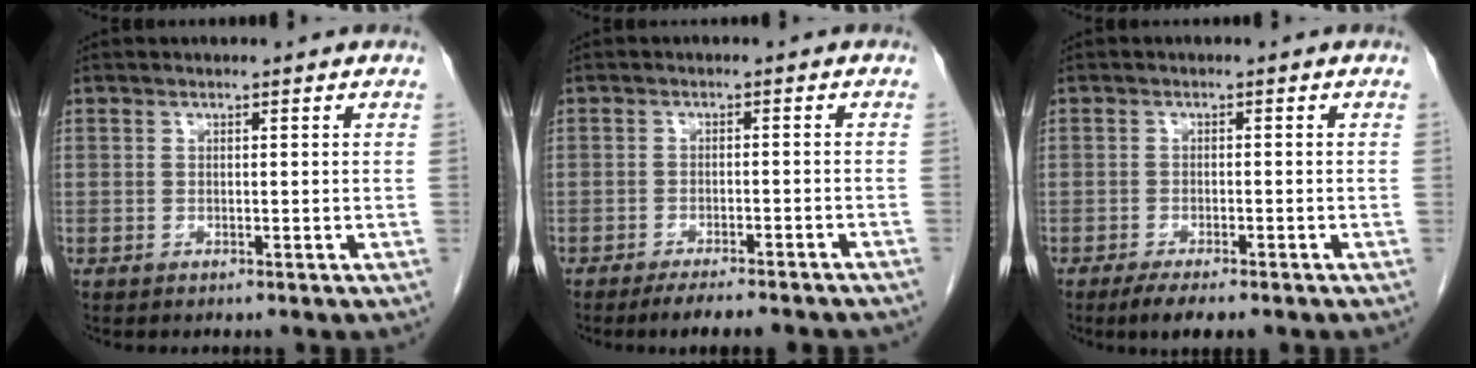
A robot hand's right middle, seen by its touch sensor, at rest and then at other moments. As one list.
[{"total": 9.1, "force": [-7.9, 1.2, 4.3], "torque": [-0.052, -0.009, -0.106]}, {"total": 4.6, "force": [-3.3, 0.9, 3.0], "torque": [-0.047, -0.010, -0.048]}]